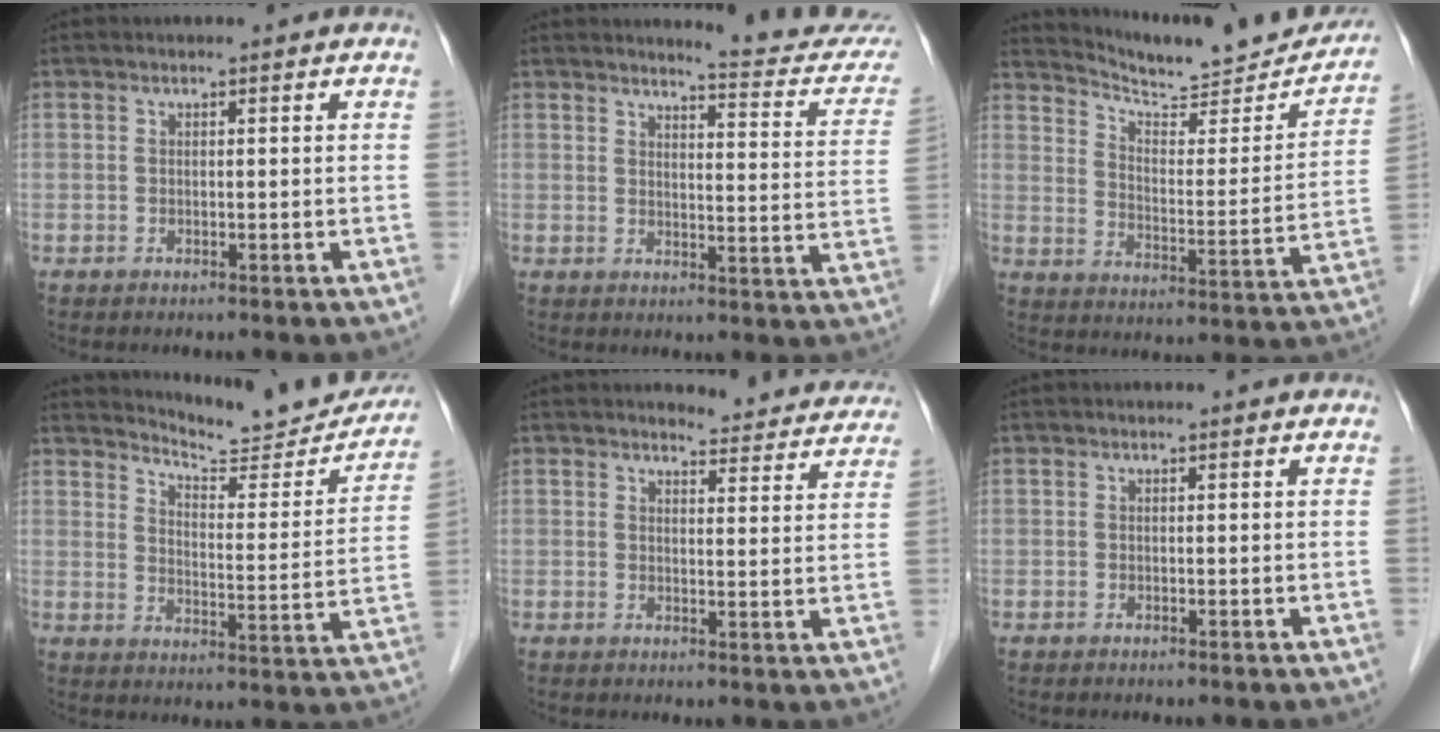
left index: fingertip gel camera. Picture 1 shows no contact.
{"total": 11.9, "force": [11.6, 0.6, 2.7], "torque": [-0.022, -0.063, 0.116]}
{"total": 19.0, "force": [18.0, 2.7, 5.4], "torque": [-0.076, -0.040, 0.243]}
{"total": 16.0, "force": [15.6, 1.9, 3.2], "torque": [-0.039, -0.056, 0.193]}
{"total": 9.4, "force": [9.2, 1.8, 0.7], "torque": [0.012, -0.017, 0.087]}
{"total": 0.0}